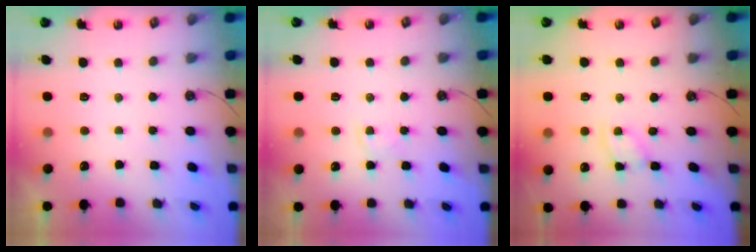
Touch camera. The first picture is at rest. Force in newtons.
{"total": 2.8, "press": 2.8, "slide": 0.4}
{"total": 2.8, "press": 2.8, "slide": 0.3}